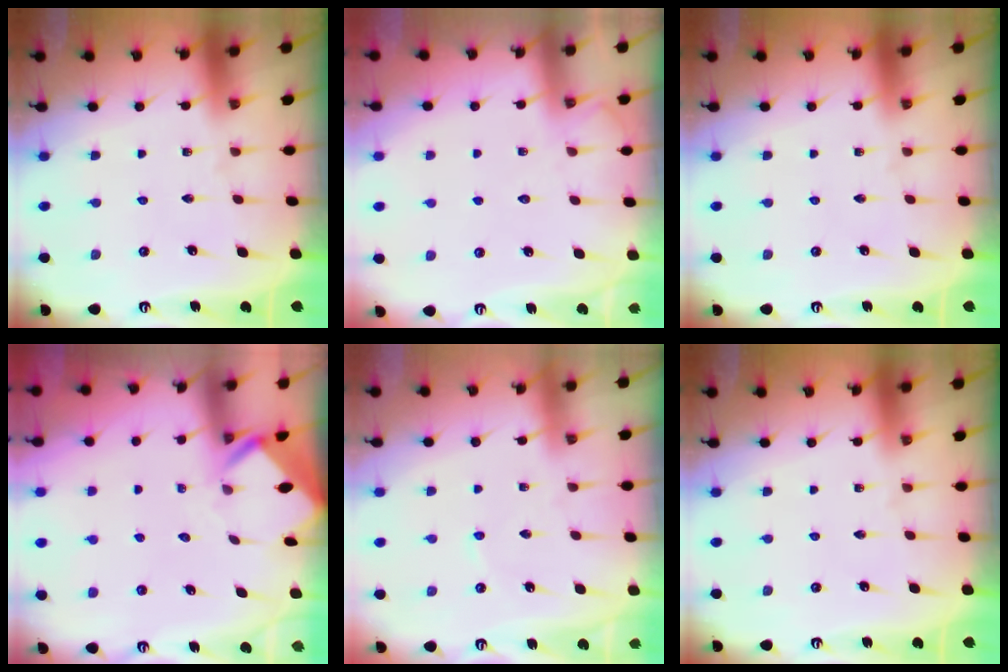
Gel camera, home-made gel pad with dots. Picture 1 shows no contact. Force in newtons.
{"total": 5.7, "press": 5.7, "slide": 0.8}
{"total": 0.0}
{"total": 2.5, "press": 2.5, "slide": 0.1}
{"total": 1.5, "press": 1.4, "slide": 0.4}
{"total": 0.0}